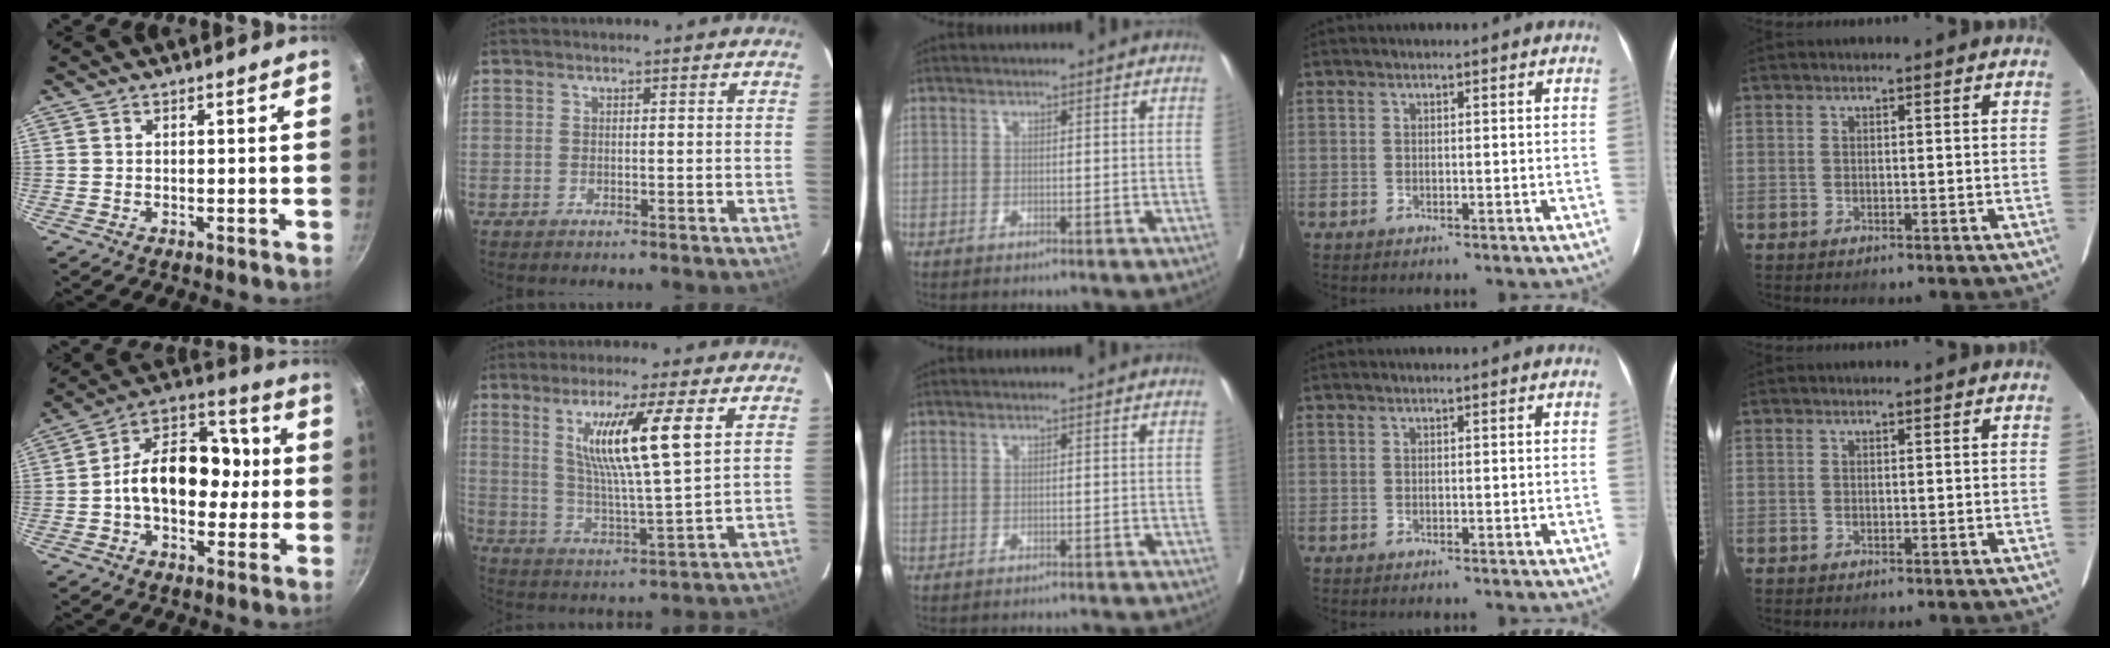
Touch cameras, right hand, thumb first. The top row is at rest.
{"thumb": {"total": 17.6, "force": [-0.3, 11.3, 13.4], "torque": [-0.177, 0.042, -0.015]}, "index": {"total": 13.1, "force": [4.8, 0.0, 12.2], "torque": [-0.227, -0.007, 0.088]}, "middle": {"total": 8.0, "force": [-7.8, 0.3, 1.7], "torque": [-0.012, -0.003, -0.082]}}